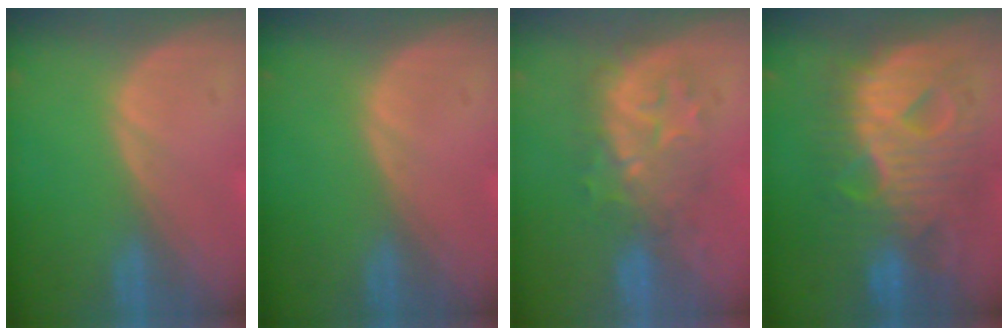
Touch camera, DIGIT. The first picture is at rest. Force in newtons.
{"total": 0.0}
{"total": 7.8, "press": 7.6, "slide": 1.9}
{"total": 12.7, "press": 12.6, "slide": 1.2}